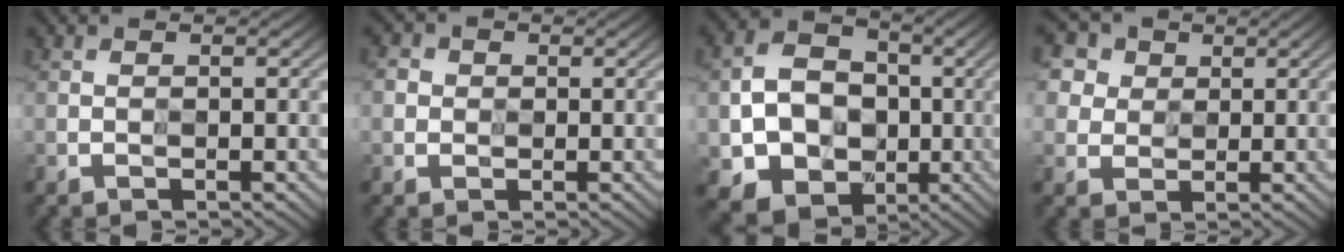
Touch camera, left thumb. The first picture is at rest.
{"total": 2.7, "force": [0.5, 2.5, 0.5], "torque": [-0.022, -0.002, 0.006]}
{"total": 9.0, "force": [-0.9, 7.8, 4.2], "torque": [-0.090, -0.002, -0.024]}
{"total": 7.7, "force": [4.7, 5.5, 2.6], "torque": [-0.108, 0.021, 0.081]}